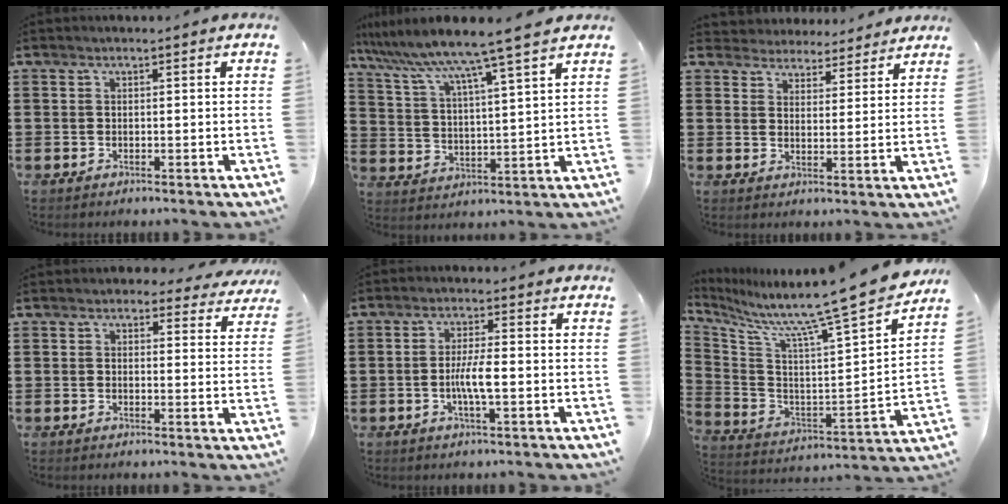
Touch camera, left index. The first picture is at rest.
{"total": 7.2, "force": [6.3, -1.4, 3.2], "torque": [-0.088, -0.048, 0.099]}
{"total": 4.1, "force": [4.0, 1.1, -0.2], "torque": [-0.018, -0.019, 0.070]}
{"total": 3.1, "force": [2.8, 1.2, 0.6], "torque": [-0.007, -0.010, 0.049]}
{"total": 4.8, "force": [-0.9, 0.9, 4.6], "torque": [-0.095, -0.002, -0.022]}
{"total": 10.7, "force": [9.7, -1.5, 4.3], "torque": [-0.098, -0.101, 0.144]}